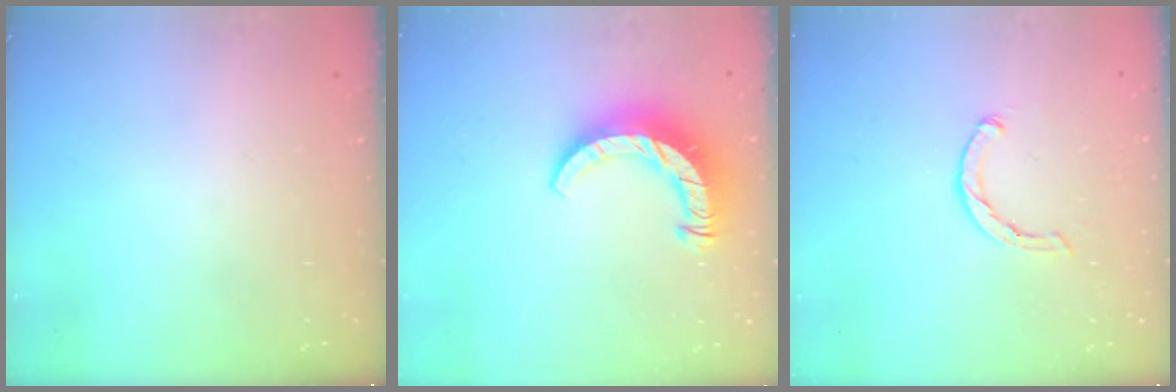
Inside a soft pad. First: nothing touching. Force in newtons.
{"total": 10.5, "press": 10.5, "slide": 1.2}
{"total": 1.4, "press": 1.3, "slide": 0.3}